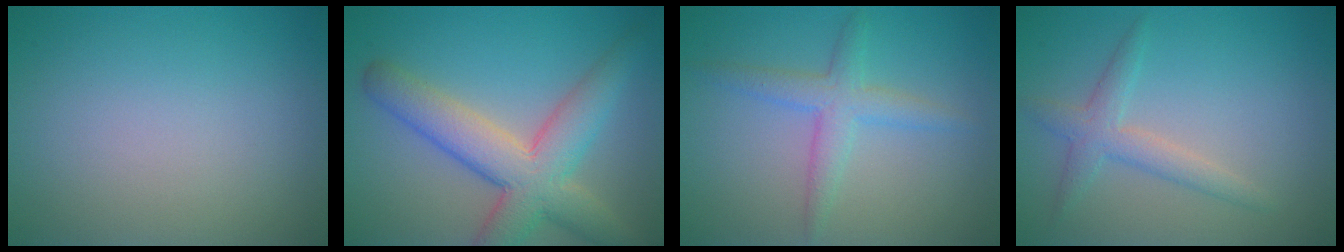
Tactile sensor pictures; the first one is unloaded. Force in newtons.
{"total": 7.4, "press": 7.4, "slide": 0.7}
{"total": 2.9, "press": 2.9, "slide": 0.2}
{"total": 2.5, "press": 2.5, "slide": 0.1}